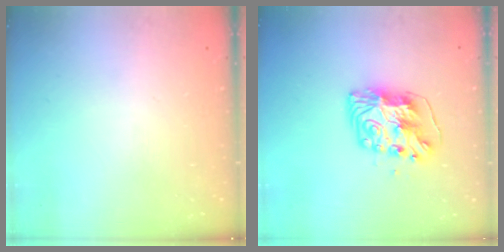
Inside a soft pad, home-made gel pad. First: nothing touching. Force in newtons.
{"total": 9.2, "press": 9.1, "slide": 1.1}